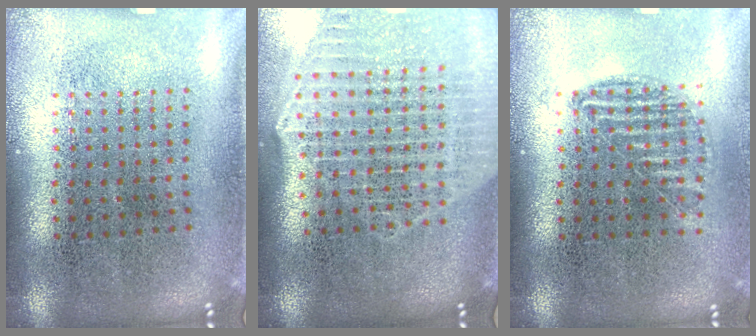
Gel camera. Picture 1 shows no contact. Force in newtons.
{"total": 2.8, "press": 2.4, "slide": 1.4}
{"total": 0.9, "press": 0.8, "slide": 0.3}